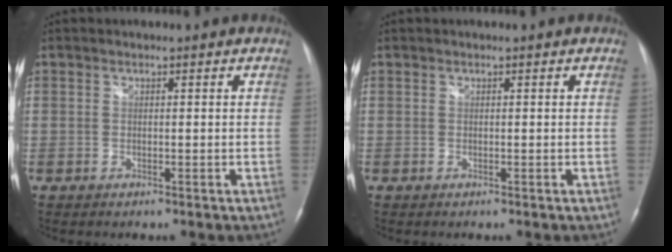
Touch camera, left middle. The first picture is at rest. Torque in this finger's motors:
{"motor_torque": [0.26, -0.30, 0.07, 0.01]}